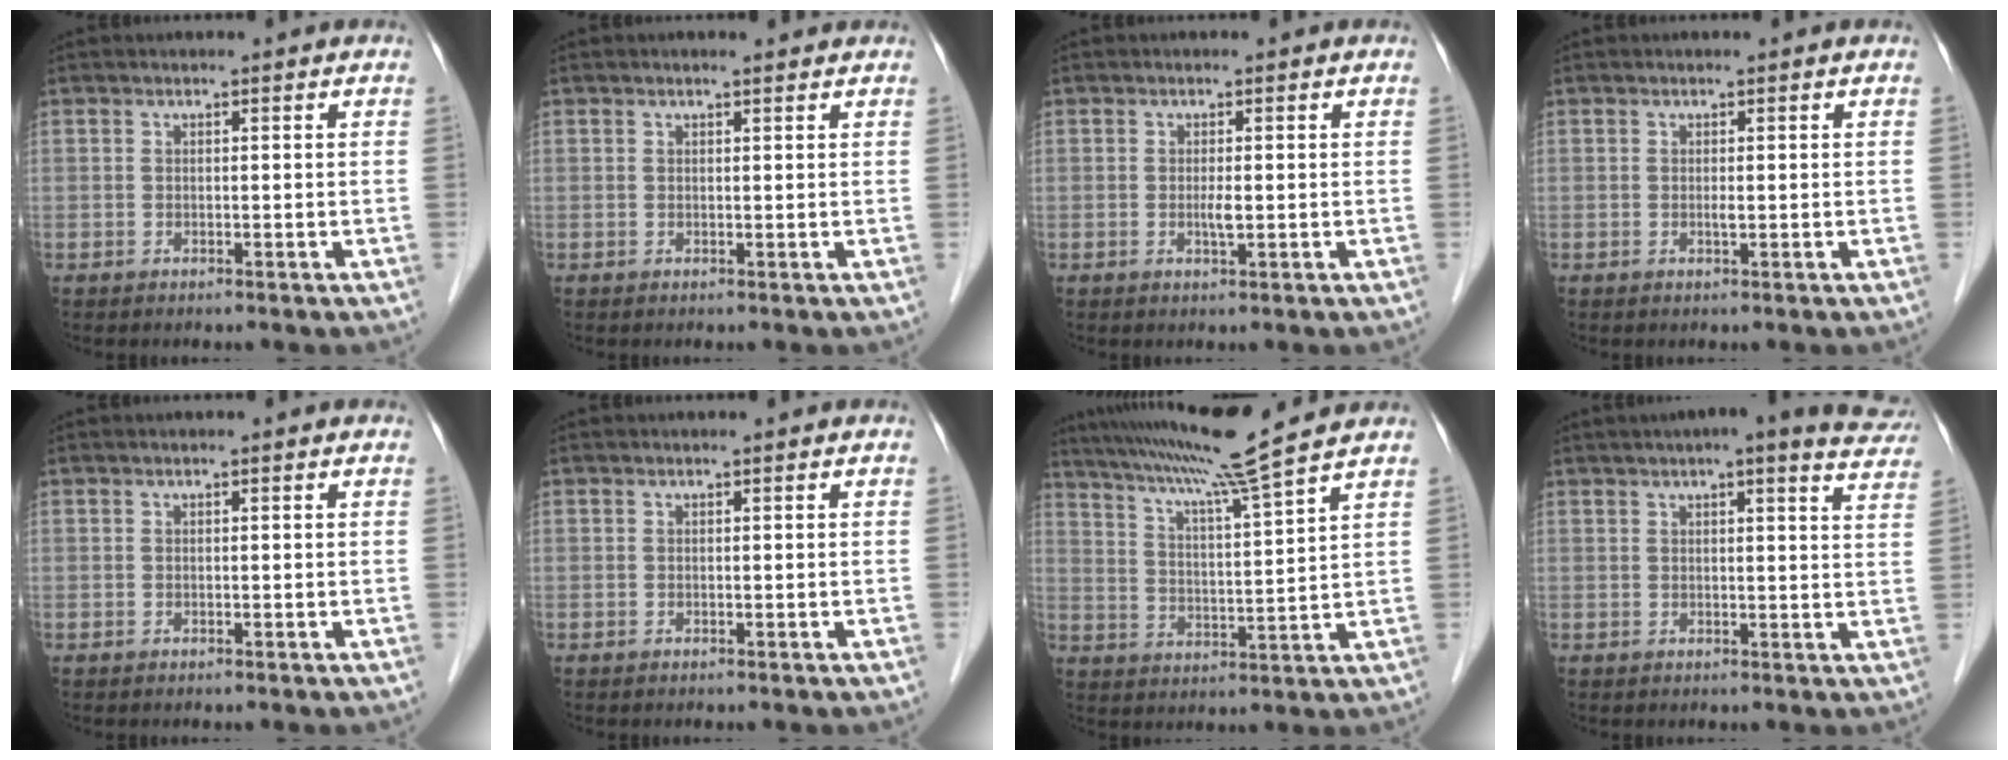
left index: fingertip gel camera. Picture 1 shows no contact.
{"total": 1.4, "force": [1.2, 0.3, 0.7], "torque": [-0.014, 0.011, 0.016]}
{"total": 1.4, "force": [-0.2, 0.2, 1.4], "torque": [-0.028, -0.002, -0.003]}
{"total": 0.5, "force": [0.0, 0.0, 0.5], "torque": [-0.011, -0.001, -0.002]}
{"total": 0.0}
{"total": 0.0}
{"total": 12.8, "force": [10.7, -2.4, 6.5], "torque": [-0.120, 0.000, 0.172]}
{"total": 14.7, "force": [12.5, 2.2, 7.5], "torque": [-0.088, 0.013, 0.132]}